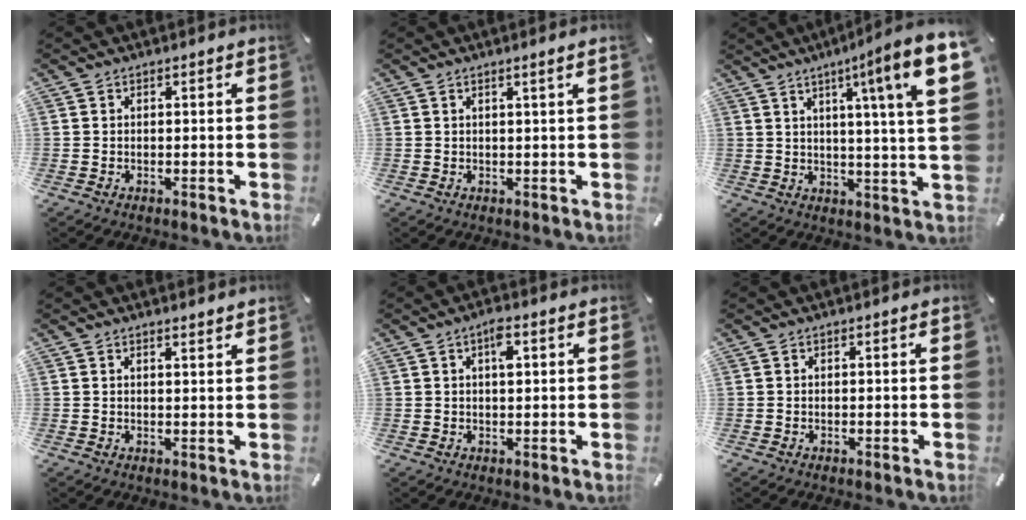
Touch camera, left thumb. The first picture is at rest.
{"total": 1.9, "force": [0.7, -0.2, 1.8], "torque": [-0.031, -0.003, 0.011]}
{"total": 14.0, "force": [5.9, 0.6, 12.7], "torque": [-0.192, -0.041, 0.078]}
{"total": 1.4, "force": [1.3, -0.1, 0.3], "torque": [-0.006, -0.005, 0.025]}
{"total": 3.2, "force": [0.9, 1.1, 2.8], "torque": [-0.050, 0.005, 0.012]}
{"total": 0.0}